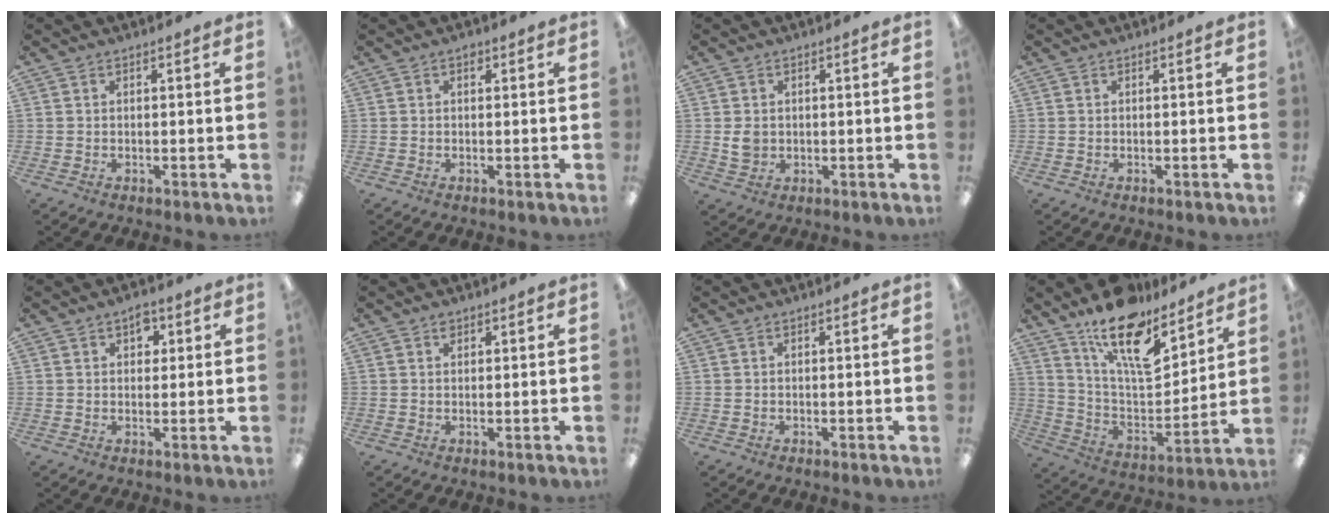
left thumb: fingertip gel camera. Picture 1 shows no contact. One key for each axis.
{"total": 1.0, "fx": 0.6, "fy": 0.7, "fz": 0.5, "tx": -0.004, "ty": 0.000, "tz": 0.008}
{"total": 3.2, "fx": 0.2, "fy": 2.8, "fz": 1.7, "tx": -0.023, "ty": 0.003, "tz": 0.003}
{"total": 0.0}
{"total": 3.7, "fx": 1.9, "fy": 2.6, "fz": 1.8, "tx": -0.007, "ty": -0.007, "tz": 0.027}
{"total": 1.3, "fx": 0.9, "fy": 0.8, "fz": 0.5, "tx": -0.004, "ty": -0.003, "tz": 0.015}
{"total": 0.0}
{"total": 17.4, "fx": 12.7, "fy": 6.8, "fz": 9.7, "tx": -0.160, "ty": -0.092, "tz": 0.221}